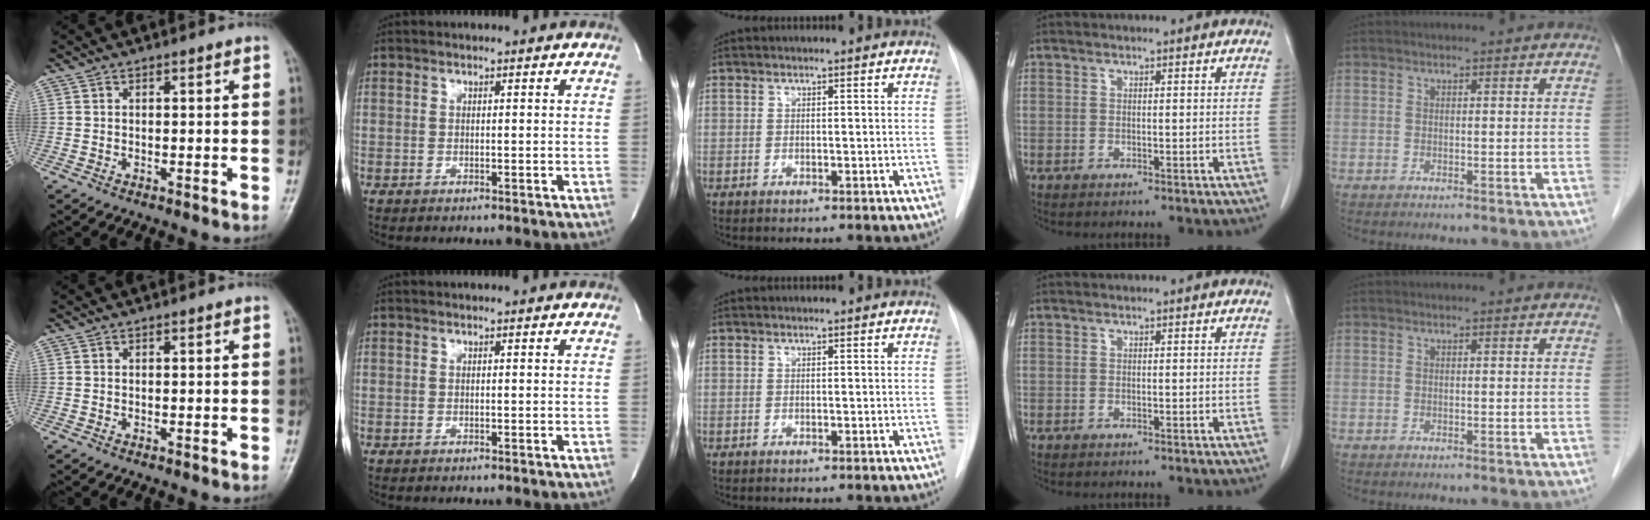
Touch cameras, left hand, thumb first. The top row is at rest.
{}